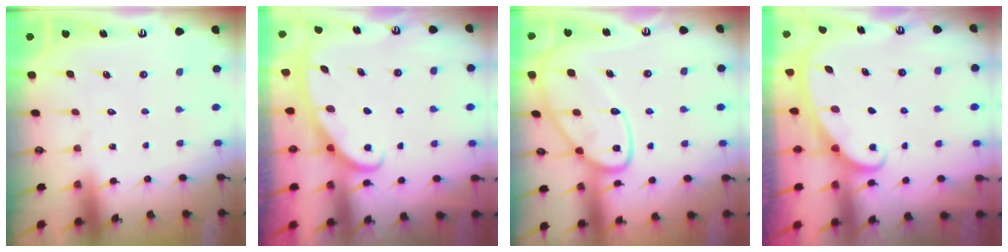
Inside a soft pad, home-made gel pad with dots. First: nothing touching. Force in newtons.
{"total": 3.0, "press": 3.0, "slide": 0.4}
{"total": 14.8, "press": 14.8, "slide": 1.1}
{"total": 2.3, "press": 2.3, "slide": 0.4}